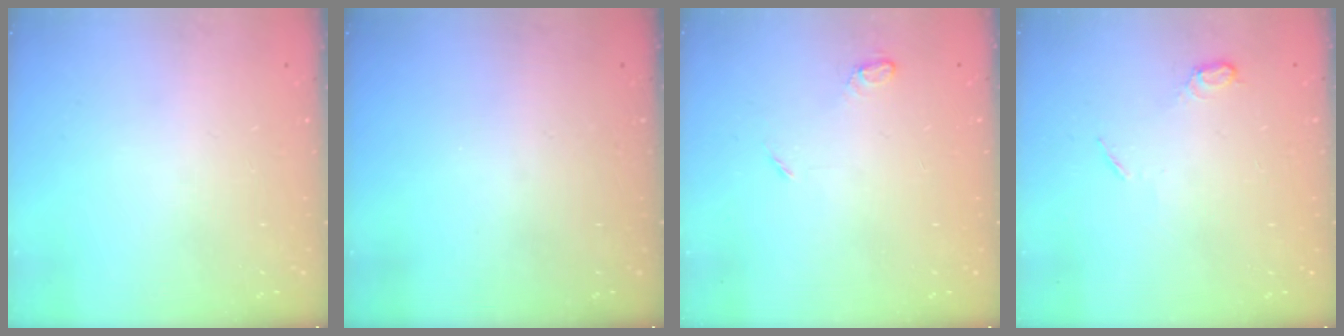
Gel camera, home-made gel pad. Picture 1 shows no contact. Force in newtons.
{"total": 0.0}
{"total": 4.3, "press": 4.2, "slide": 0.5}
{"total": 5.3, "press": 5.3, "slide": 0.7}